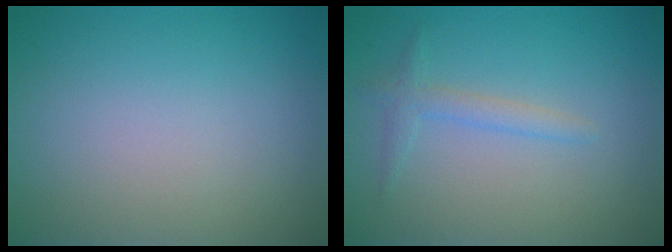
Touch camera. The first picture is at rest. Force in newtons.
{"total": 1.6, "press": 1.6, "slide": 0.1}